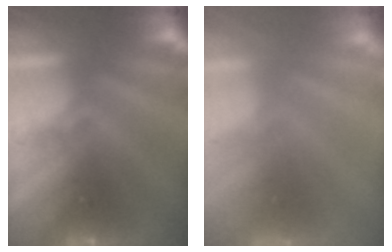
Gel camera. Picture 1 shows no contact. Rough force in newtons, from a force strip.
{"total": 7.3}